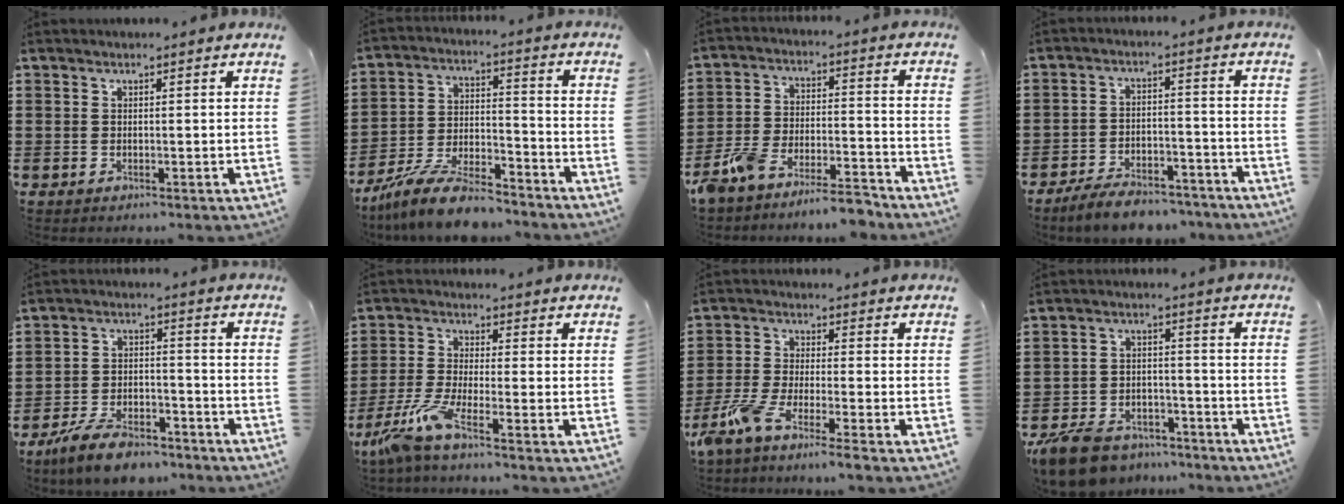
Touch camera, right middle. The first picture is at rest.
{"total": 9.9, "force": [-8.8, 1.7, 4.2], "torque": [-0.078, 0.021, -0.169]}
{"total": 8.4, "force": [-8.0, 0.8, 2.4], "torque": [-0.060, 0.010, -0.160]}
{"total": 6.3, "force": [-5.9, 1.3, 1.8], "torque": [-0.029, 0.011, -0.112]}
{"total": 7.7, "force": [-6.7, 2.1, 3.0], "torque": [-0.059, 0.012, -0.129]}
{"total": 6.2, "force": [-4.6, 0.3, 4.2], "torque": [-0.117, -0.025, -0.097]}
{"total": 6.0, "force": [-5.1, -0.2, 3.1], "torque": [-0.092, -0.022, -0.106]}
{"total": 8.1, "force": [-7.3, 2.6, 2.2], "torque": [-0.059, 0.017, -0.145]}